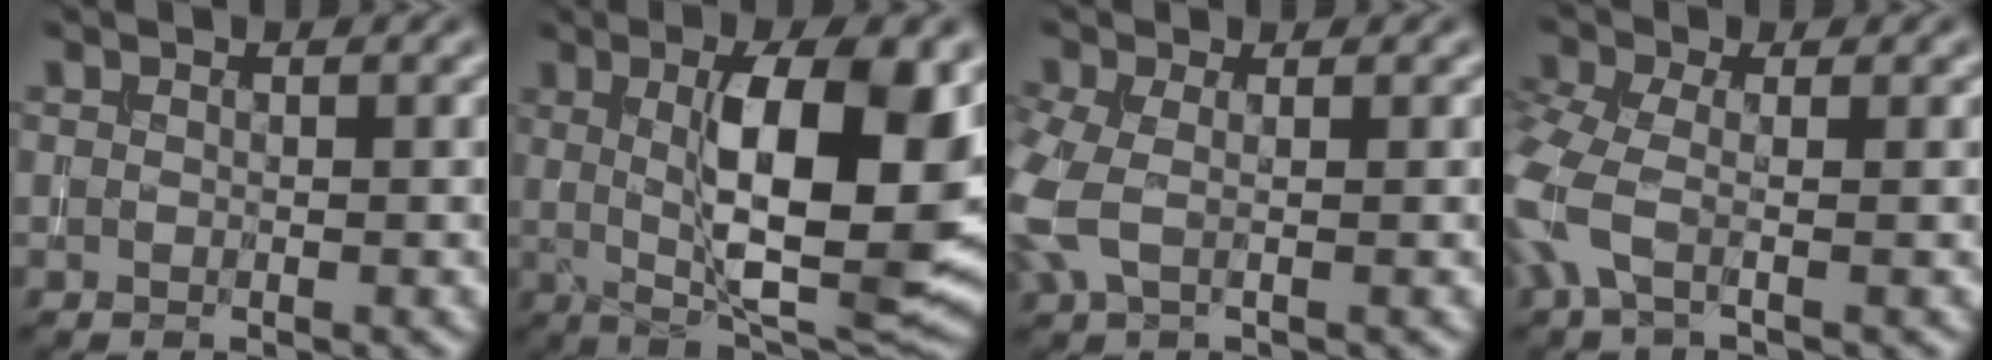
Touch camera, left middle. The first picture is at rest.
{"total": 12.1, "force": [1.7, 3.8, 11.4], "torque": [-0.168, -0.004, 0.032]}
{"total": 3.3, "force": [-0.3, 2.0, 2.7], "torque": [-0.085, 0.001, -0.011]}
{"total": 4.6, "force": [-1.7, 2.0, 3.7], "torque": [-0.108, -0.002, -0.052]}